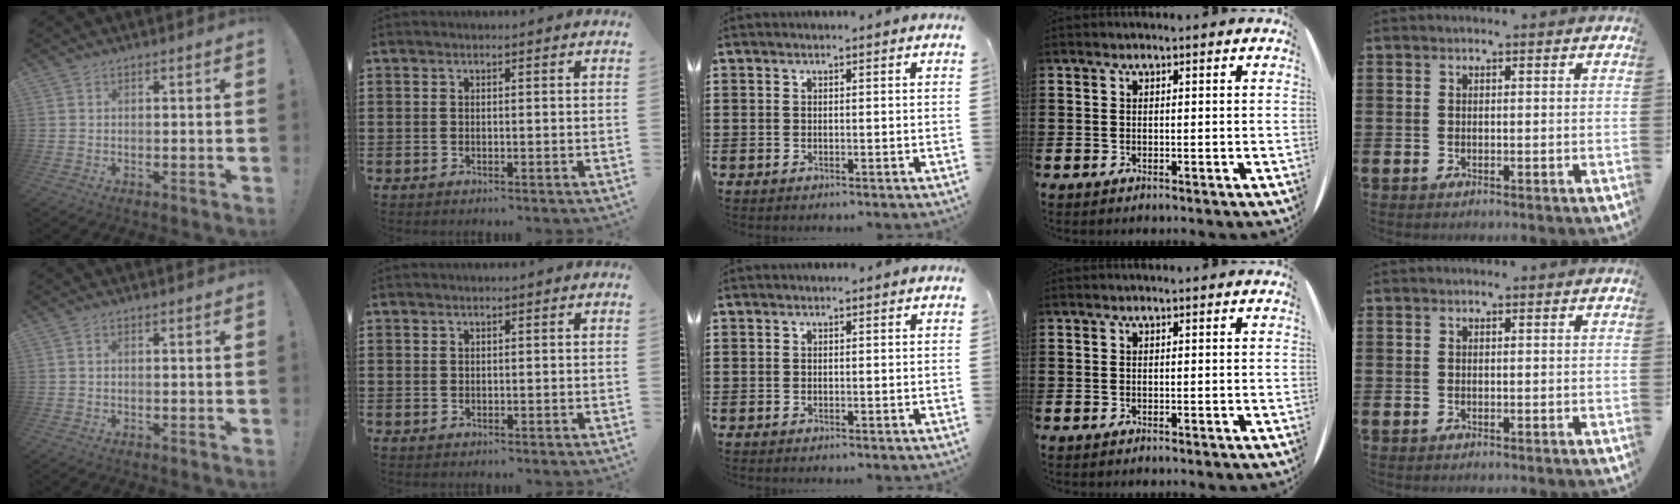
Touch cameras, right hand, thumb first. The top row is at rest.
{"thumb": {"total": 0.7, "force": [0.0, 0.4, 0.5], "torque": [-0.016, 0.005, 0.001]}, "index": {"total": 0.5, "force": [0.4, 0.4, 0.0], "torque": [-0.002, 0.001, 0.008]}}